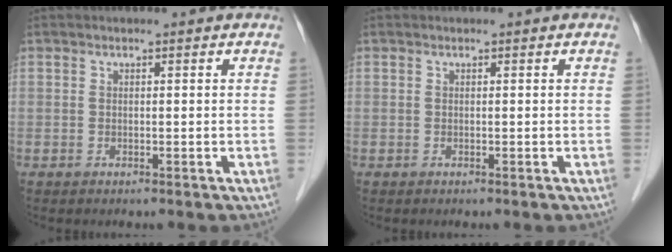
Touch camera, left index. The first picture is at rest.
{"total": 0.0}